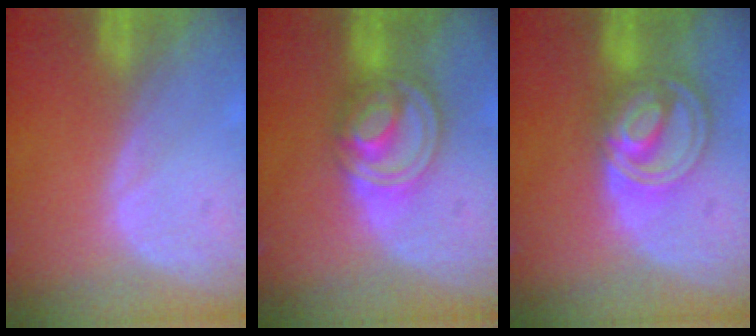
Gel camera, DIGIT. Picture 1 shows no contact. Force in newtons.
{"total": 8.2, "press": 6.9, "slide": 4.4}
{"total": 8.8, "press": 7.4, "slide": 4.7}